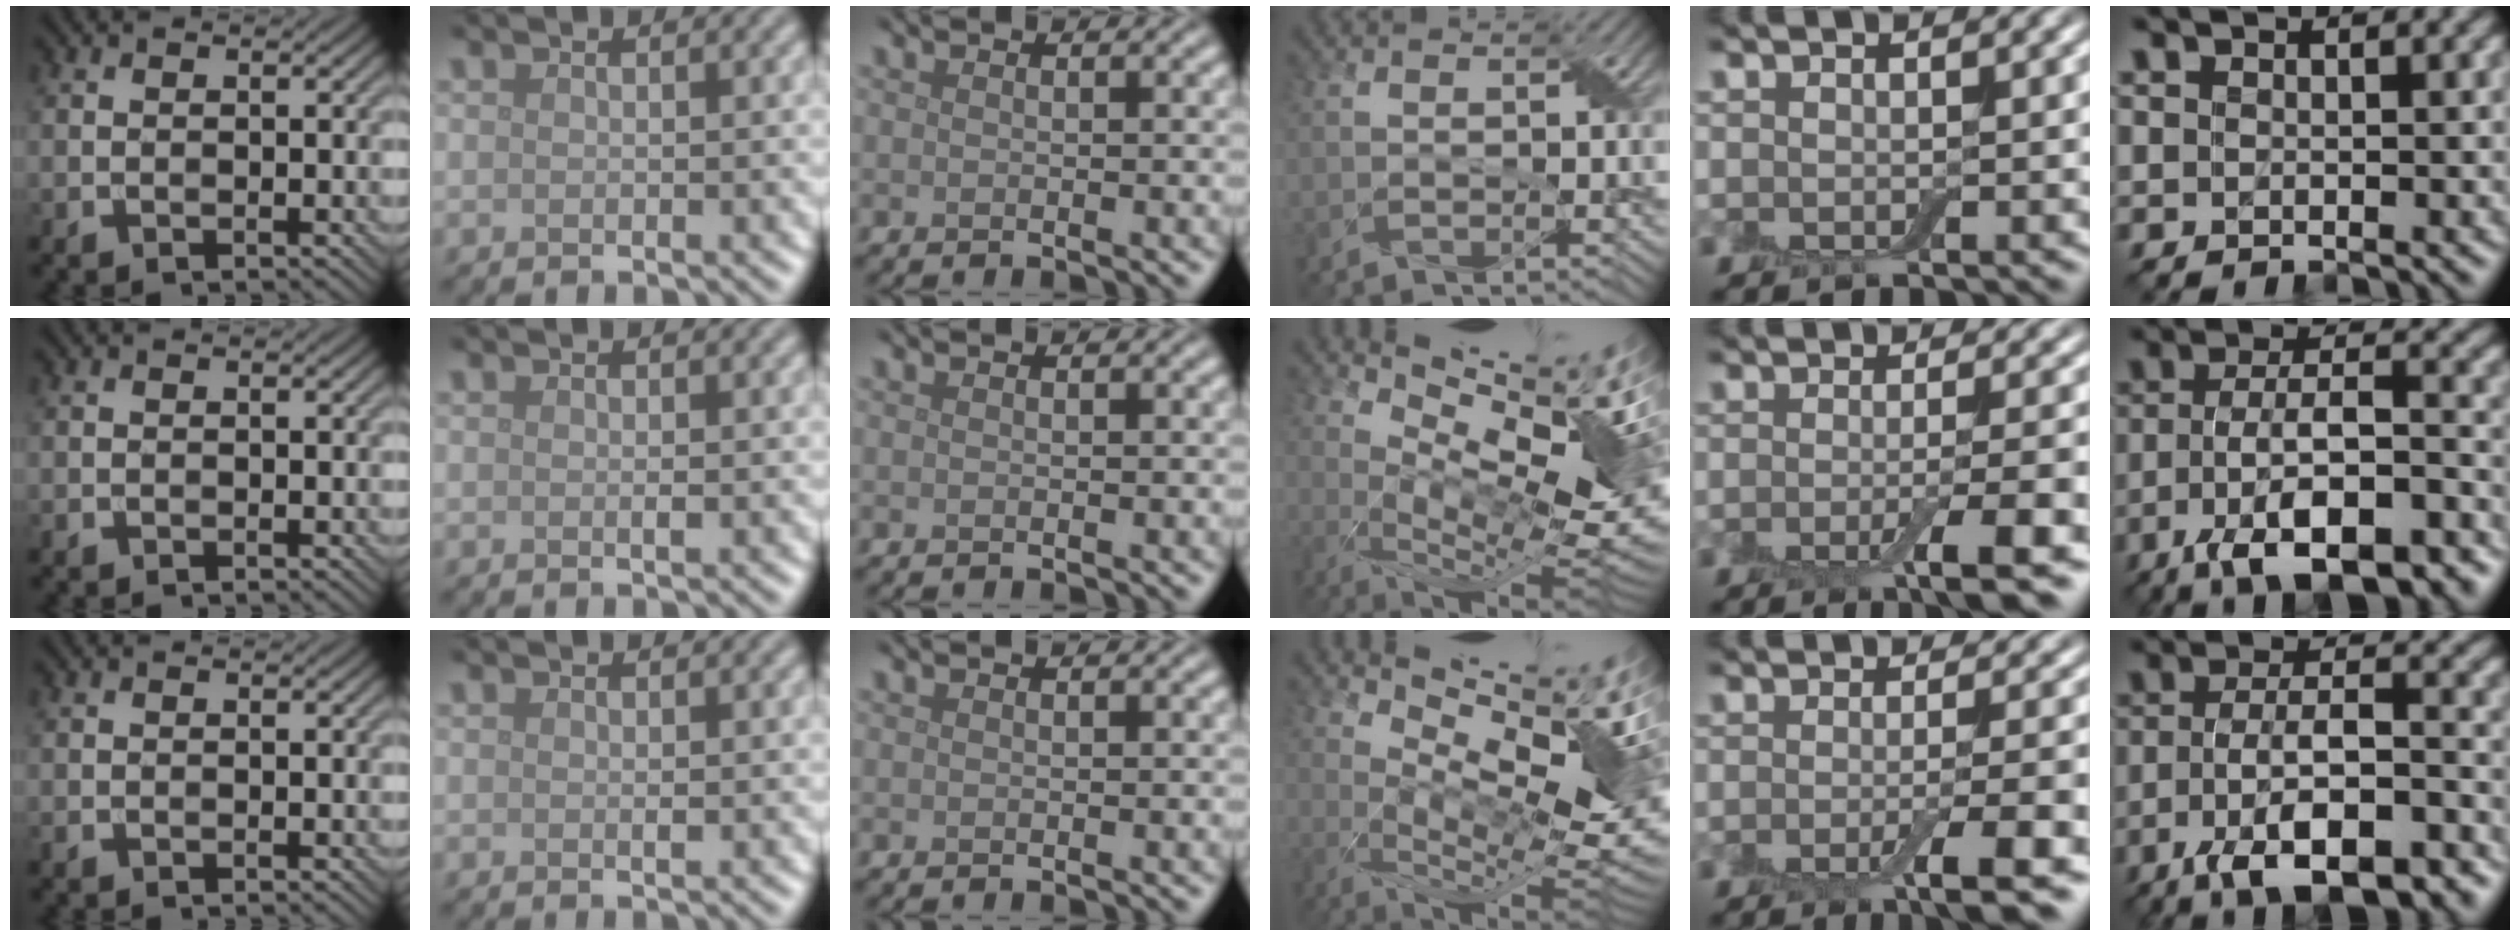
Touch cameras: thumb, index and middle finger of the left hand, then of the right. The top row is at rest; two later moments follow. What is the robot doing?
{"motion": "wrap", "object": "adhesive wrap"}